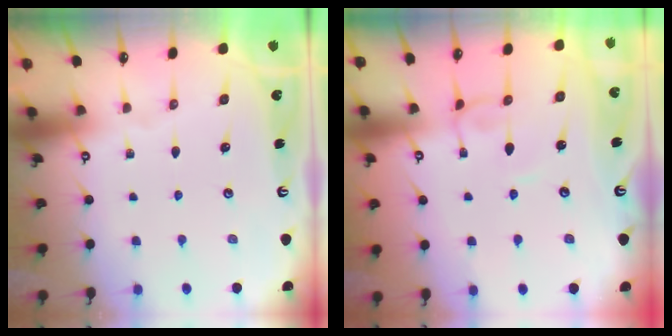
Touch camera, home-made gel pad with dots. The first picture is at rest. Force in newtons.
{"total": 3.1, "press": 3.1, "slide": 0.1}